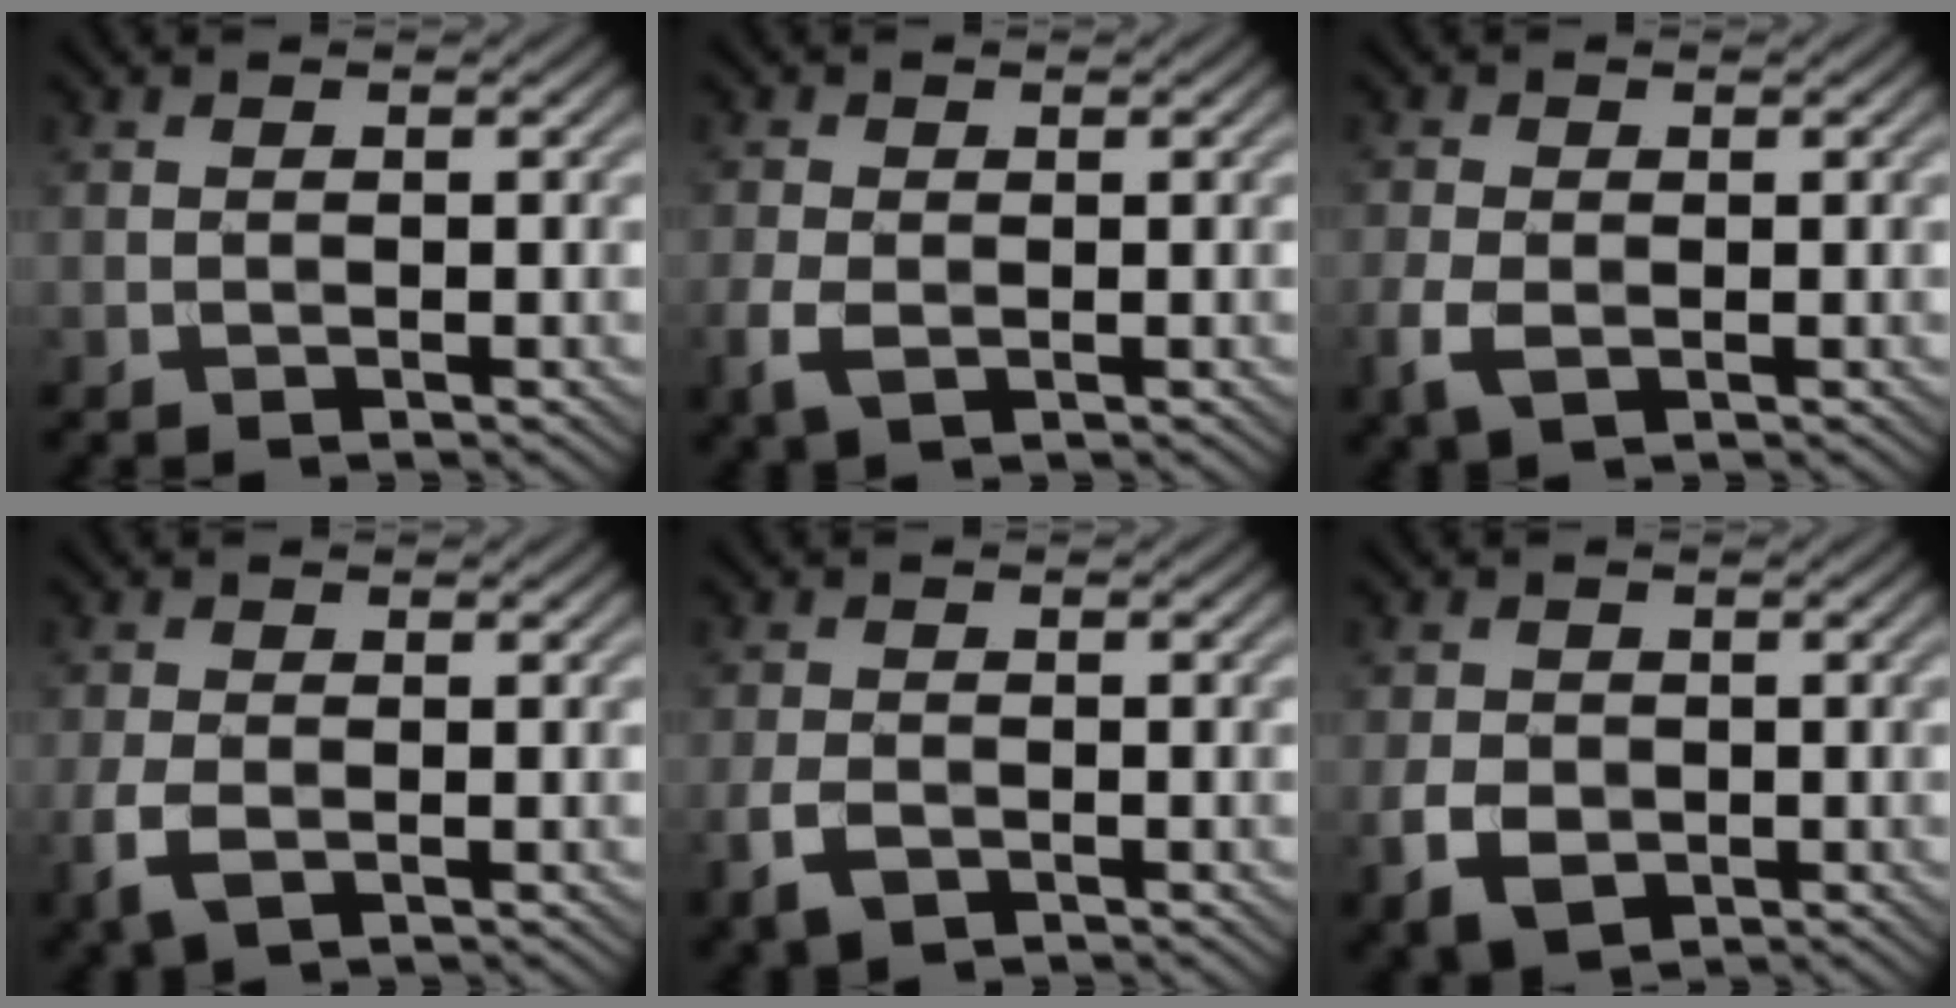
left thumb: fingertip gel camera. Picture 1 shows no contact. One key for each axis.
{"total": 2.8, "fx": -0.8, "fy": 1.7, "fz": 2.1, "tx": -0.064, "ty": -0.006, "tz": -0.019}
{"total": 3.1, "fx": -0.9, "fy": 2.0, "fz": 2.3, "tx": -0.068, "ty": -0.005, "tz": -0.022}
{"total": 3.5, "fx": -1.2, "fy": 1.9, "fz": 2.7, "tx": -0.075, "ty": -0.007, "tz": -0.027}
{"total": 2.9, "fx": -1.5, "fy": 1.6, "fz": 2.0, "tx": -0.048, "ty": -0.007, "tz": -0.033}
{"total": 4.0, "fx": -1.1, "fy": 3.0, "fz": 2.3, "tx": -0.054, "ty": -0.011, "tz": -0.023}